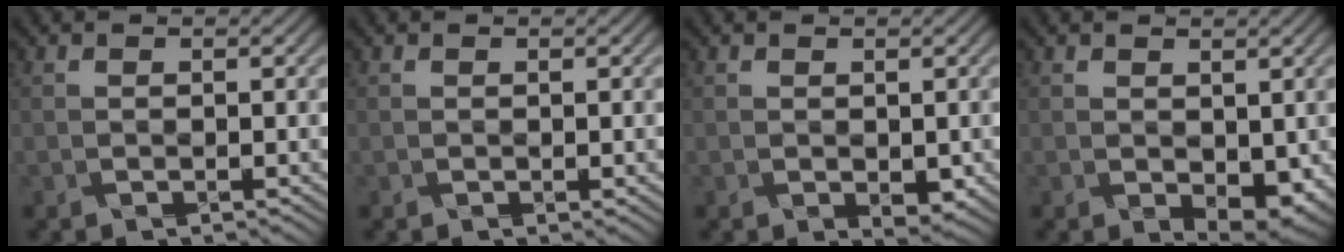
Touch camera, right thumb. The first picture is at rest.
{"total": 0.0}
{"total": 1.7, "force": [-0.1, 1.0, 1.3], "torque": [-0.022, -0.007, 0.008]}
{"total": 3.9, "force": [-0.4, 2.4, 3.1], "torque": [-0.050, -0.014, 0.010]}